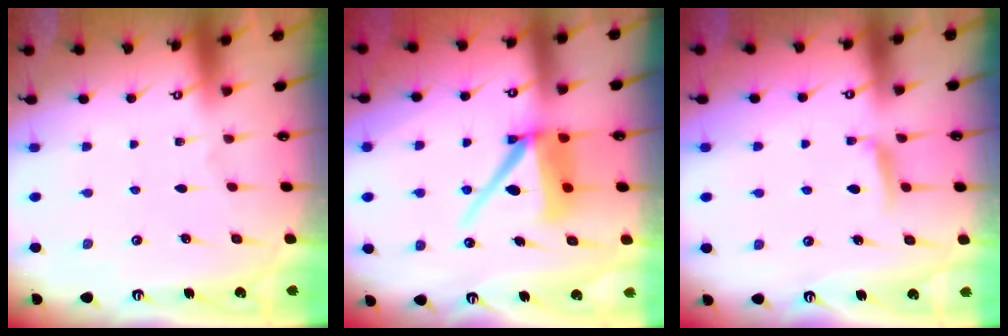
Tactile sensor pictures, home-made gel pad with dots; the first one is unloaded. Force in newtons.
{"total": 11.1, "press": 11.0, "slide": 1.3}
{"total": 6.5, "press": 6.5, "slide": 1.0}